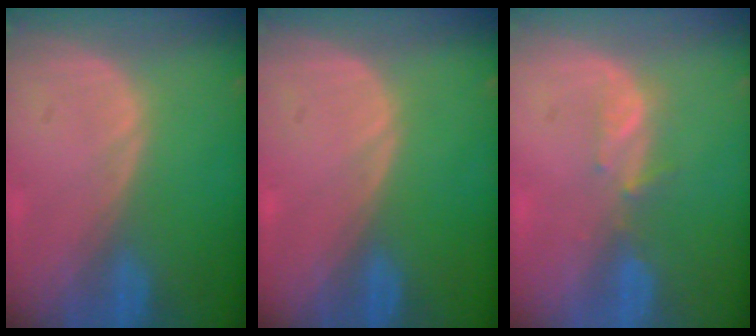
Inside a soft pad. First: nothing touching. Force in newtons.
{"total": 0.0}
{"total": 2.3, "press": 2.1, "slide": 0.8}